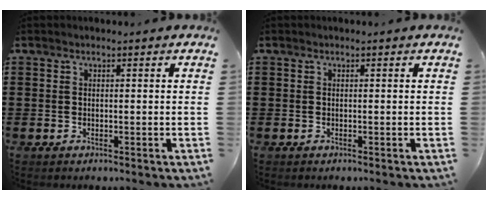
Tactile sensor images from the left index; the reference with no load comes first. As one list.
[{"total": 0.0}]